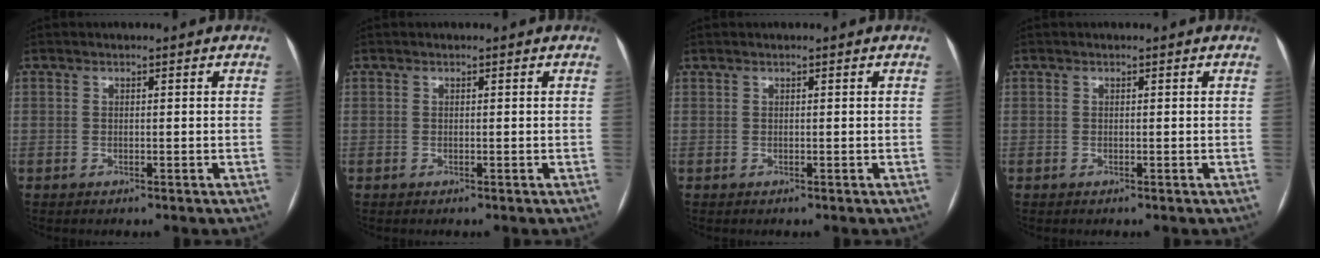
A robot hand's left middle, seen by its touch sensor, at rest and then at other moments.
{"total": 0.0}
{"total": 0.0}
{"total": 0.0}